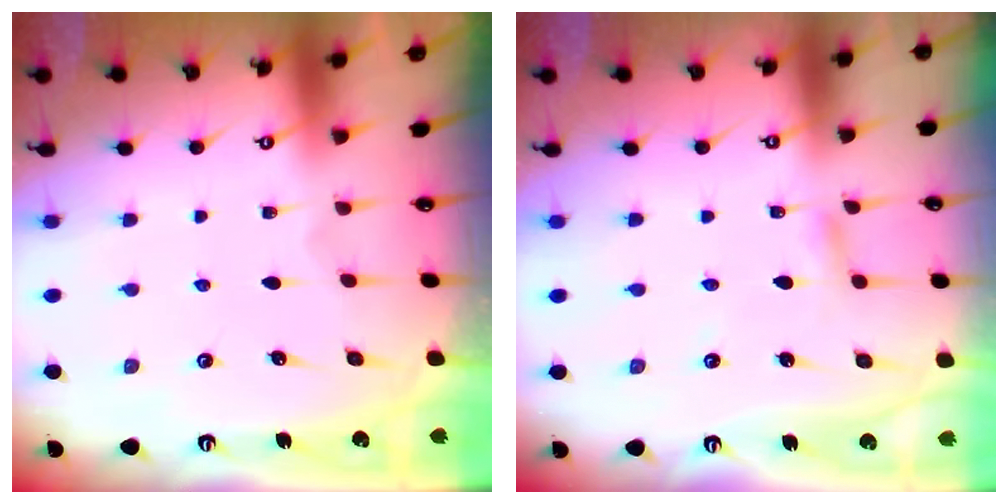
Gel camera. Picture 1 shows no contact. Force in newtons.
{"total": 2.9, "press": 2.8, "slide": 0.3}